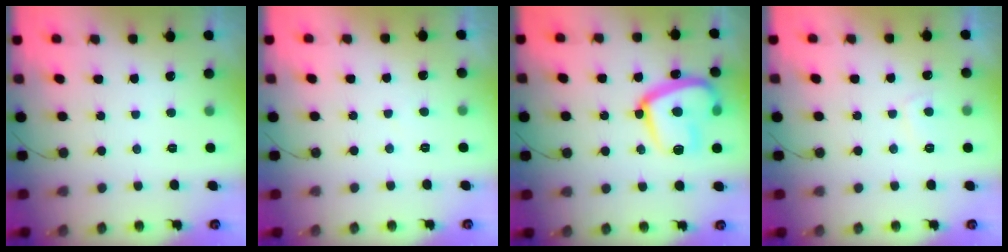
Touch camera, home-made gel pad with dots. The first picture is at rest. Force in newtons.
{"total": 1.3, "press": 1.3, "slide": 0.4}
{"total": 19.1, "press": 19.0, "slide": 1.7}
{"total": 2.9, "press": 2.8, "slide": 0.6}